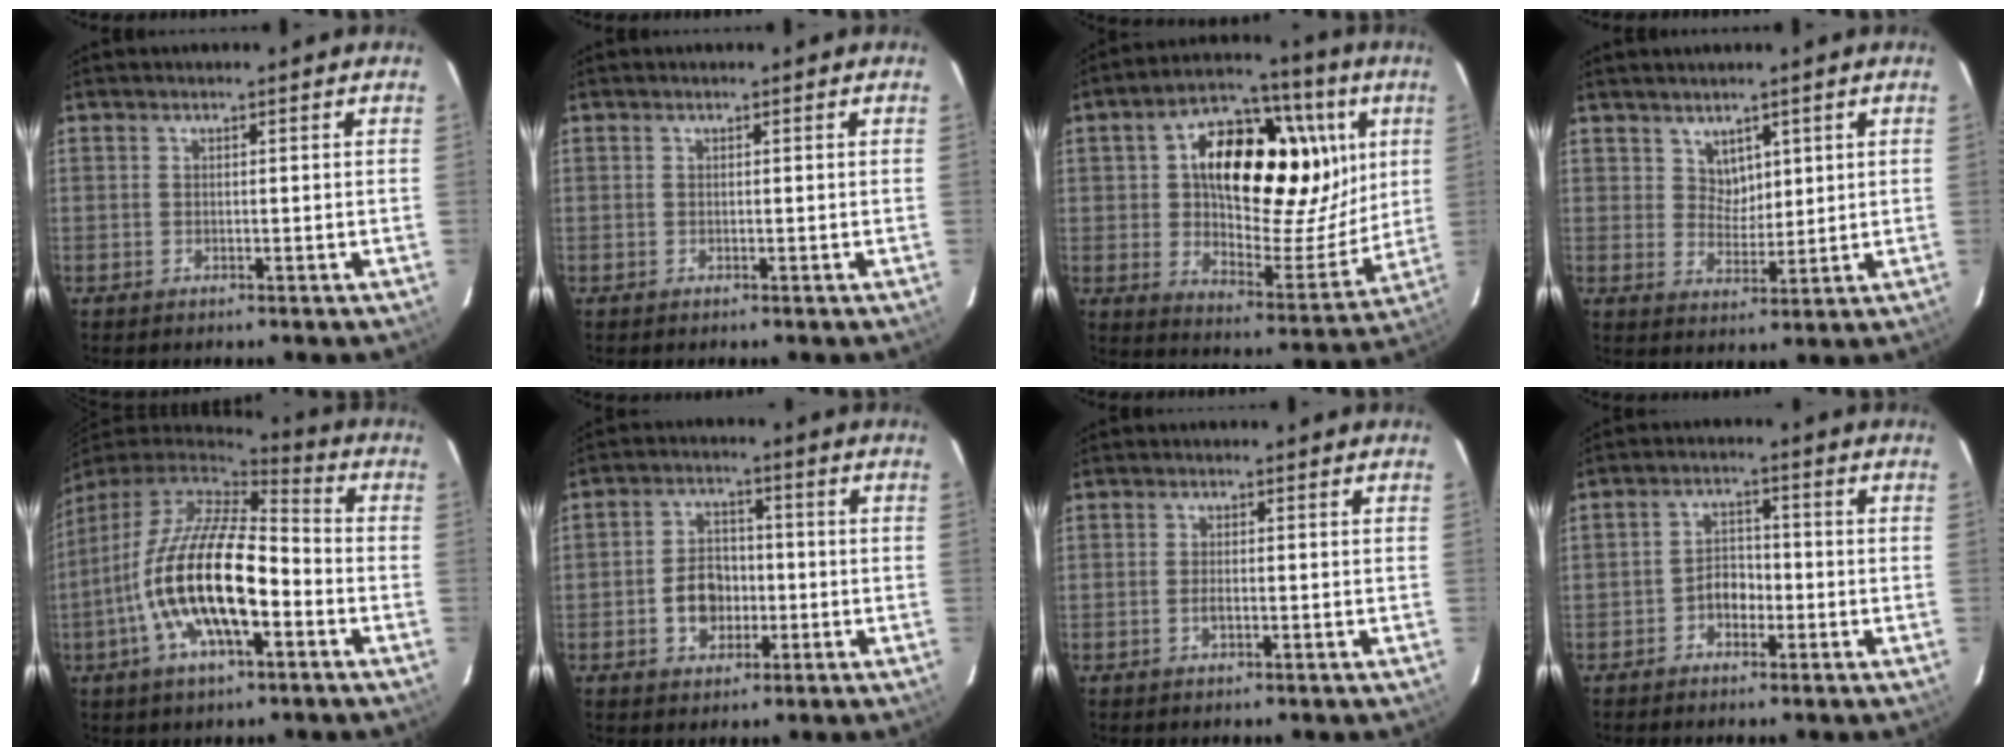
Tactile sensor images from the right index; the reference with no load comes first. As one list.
[{"total": 0.0}, {"total": 24.4, "force": [7.1, 13.9, 18.7], "torque": [-0.307, 0.019, 0.122]}, {"total": 3.9, "force": [2.5, 2.8, 1.2], "torque": [-0.011, 0.003, 0.049]}, {"total": 19.3, "force": [-5.8, 7.0, 17.0], "torque": [-0.332, -0.018, -0.110]}, {"total": 7.2, "force": [-1.8, 5.5, 4.3], "torque": [-0.081, 0.022, -0.023]}, {"total": 1.5, "force": [-0.6, 0.6, 1.2], "torque": [-0.026, 0.001, -0.011]}, {"total": 3.9, "force": [-1.9, 2.8, 1.9], "torque": [-0.035, 0.013, -0.031]}]